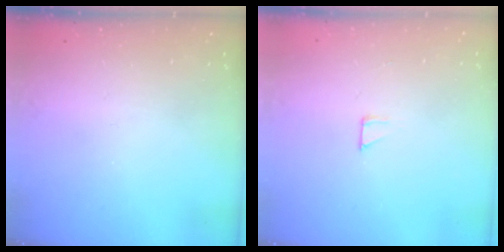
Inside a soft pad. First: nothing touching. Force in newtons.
{"total": 2.3, "press": 2.3, "slide": 0.2}